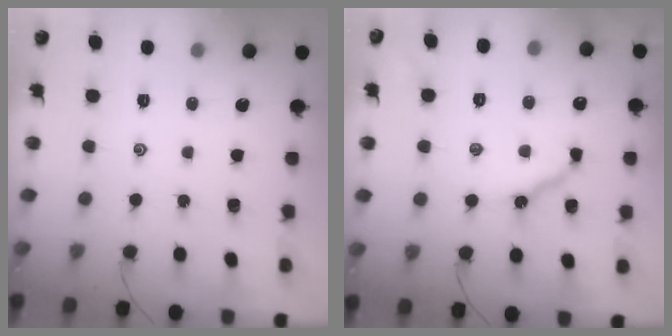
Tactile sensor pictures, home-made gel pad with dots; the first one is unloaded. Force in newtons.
{"total": 9.4, "press": 9.3, "slide": 1.0}